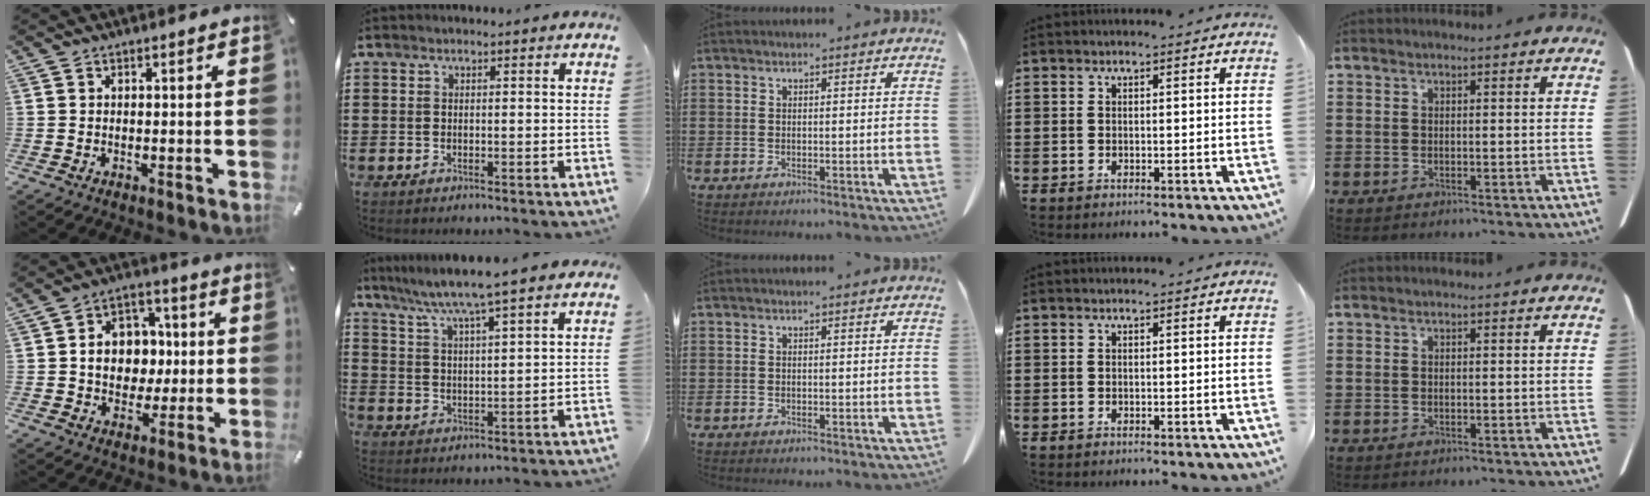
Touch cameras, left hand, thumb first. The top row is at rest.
{"thumb": {"total": 10.7, "force": [-0.1, 9.3, 5.3], "torque": [-0.082, 0.019, 0.006]}, "index": {"total": 5.8, "force": [5.0, -0.9, 2.9], "torque": [-0.076, -0.030, 0.080]}}